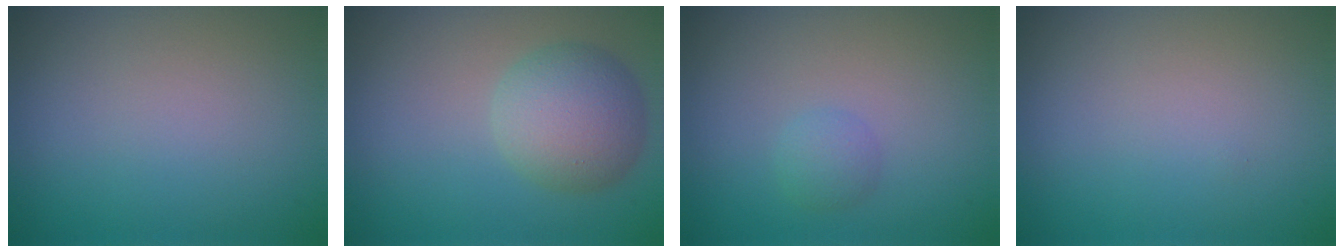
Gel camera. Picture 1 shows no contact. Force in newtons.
{"total": 5.2, "press": 5.2, "slide": 0.4}
{"total": 1.3, "press": 1.3, "slide": 0.0}
{"total": 0.0}